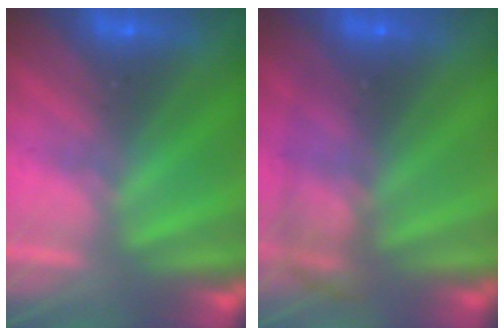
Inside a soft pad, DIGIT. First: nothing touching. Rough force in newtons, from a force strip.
{"total": 6.2}